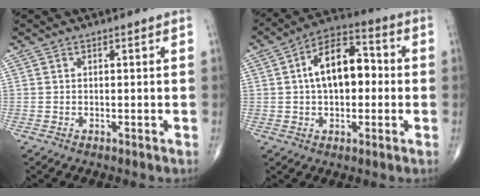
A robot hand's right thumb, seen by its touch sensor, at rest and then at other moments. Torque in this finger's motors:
{"motor_torque": [-0.42, 1.23, 0.75, 0.45, 0.08]}